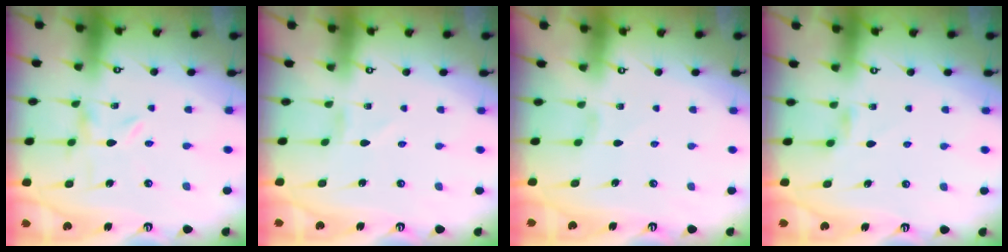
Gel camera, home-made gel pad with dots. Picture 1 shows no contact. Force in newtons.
{"total": 0.0}
{"total": 0.7, "press": 0.6, "slide": 0.3}
{"total": 2.9, "press": 2.9, "slide": 0.5}